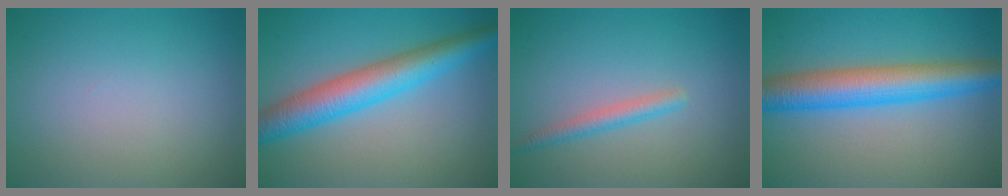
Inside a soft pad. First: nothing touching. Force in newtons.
{"total": 6.4, "press": 6.4, "slide": 0.1}
{"total": 1.8, "press": 1.8, "slide": 0.1}
{"total": 7.2, "press": 7.2, "slide": 0.2}